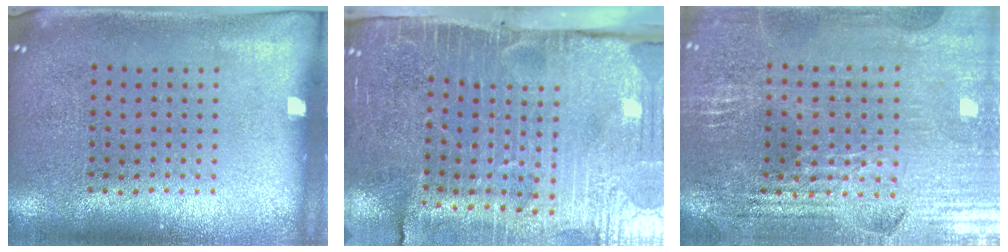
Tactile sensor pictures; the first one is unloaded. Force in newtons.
{"total": 4.3, "press": 3.8, "slide": 1.8}
{"total": 3.0, "press": 3.0, "slide": 0.4}